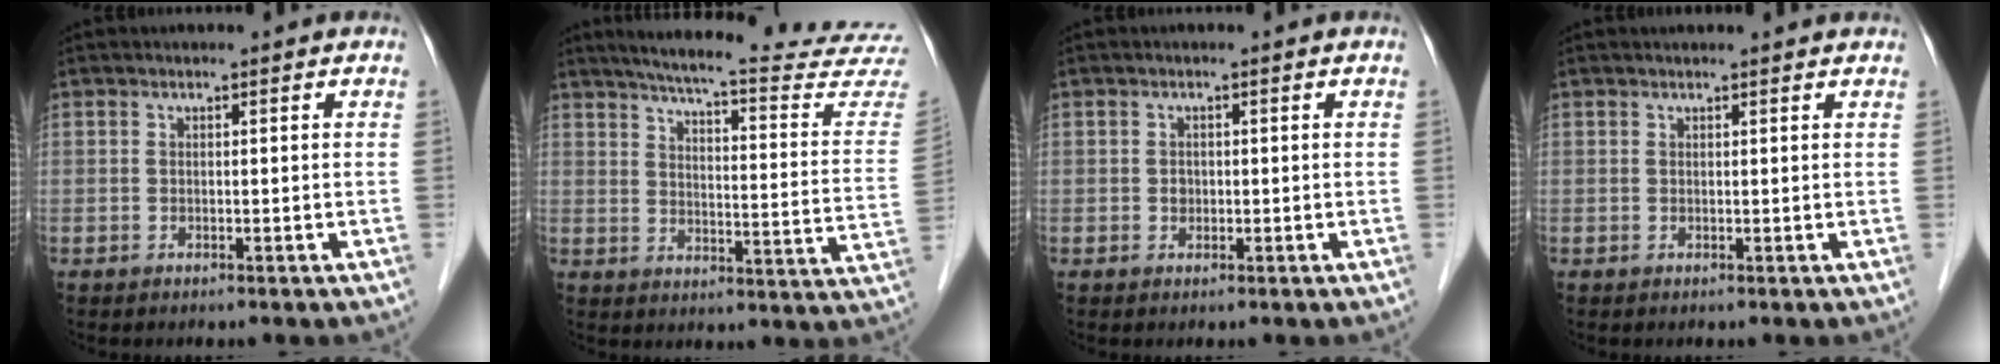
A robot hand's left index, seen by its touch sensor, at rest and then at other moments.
{"total": 25.1, "force": [23.5, 0.1, 8.8], "torque": [-0.124, -0.100, 0.280]}
{"total": 0.9, "force": [0.0, 0.8, 0.4], "torque": [-0.007, 0.002, 0.000]}
{"total": 3.7, "force": [3.5, 0.2, 1.1], "torque": [-0.016, 0.022, 0.038]}